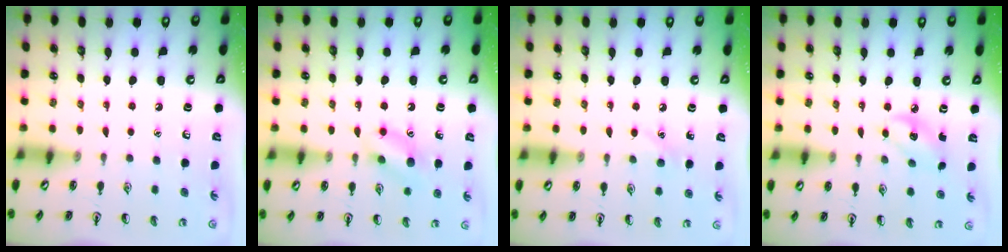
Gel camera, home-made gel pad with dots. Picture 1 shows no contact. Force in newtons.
{"total": 10.3, "press": 10.3, "slide": 0.6}
{"total": 5.7, "press": 5.4, "slide": 1.6}
{"total": 3.0, "press": 2.9, "slide": 0.8}